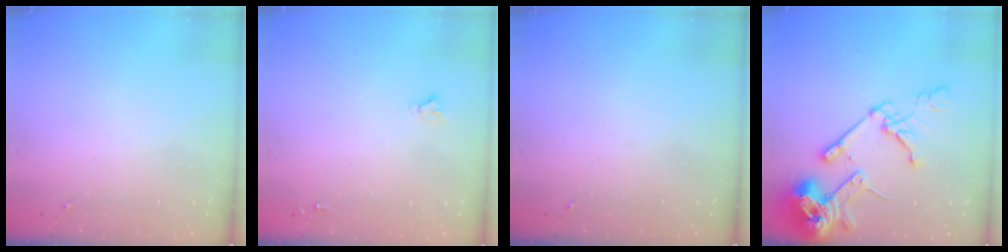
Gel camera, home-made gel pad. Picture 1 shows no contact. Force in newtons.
{"total": 2.0, "press": 2.0, "slide": 0.2}
{"total": 0.0}
{"total": 18.6, "press": 18.4, "slide": 2.4}